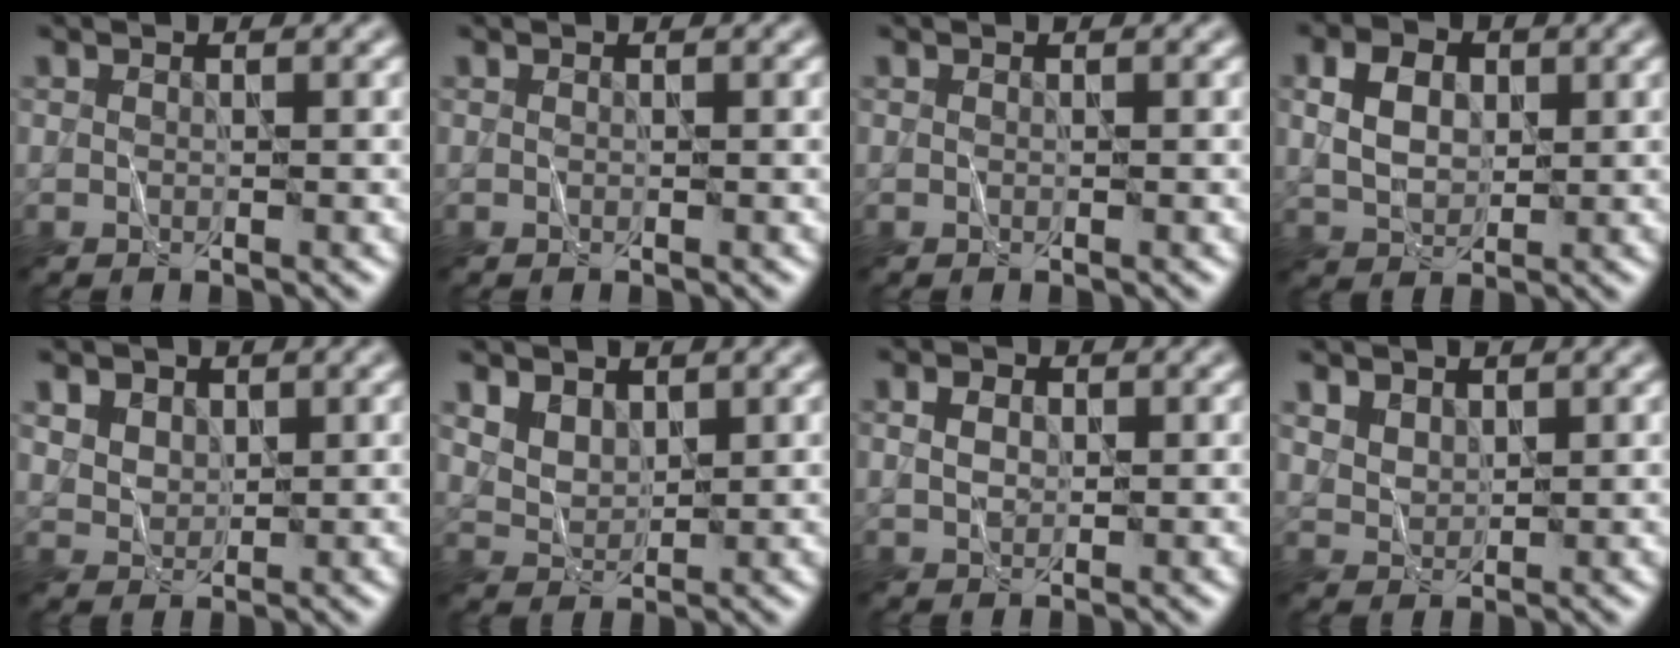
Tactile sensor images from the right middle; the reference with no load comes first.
{"total": 0.0}
{"total": 0.0}
{"total": 4.0, "force": [1.0, 2.8, 2.7], "torque": [-0.053, 0.005, 0.018]}
{"total": 4.4, "force": [2.6, 2.9, 2.1], "torque": [-0.064, 0.009, 0.051]}
{"total": 3.0, "force": [1.8, 1.9, 1.4], "torque": [-0.037, -0.004, 0.041]}
{"total": 2.0, "force": [0.5, 1.4, 1.3], "torque": [-0.022, 0.003, 0.009]}
{"total": 2.1, "force": [1.4, 1.3, 0.8], "torque": [-0.024, -0.004, 0.035]}